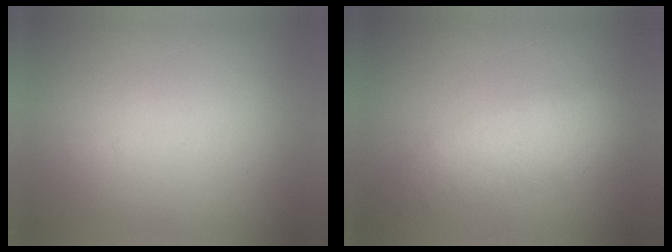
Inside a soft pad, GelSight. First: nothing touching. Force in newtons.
{"total": 3.7}